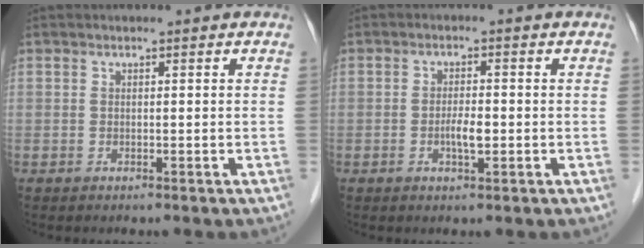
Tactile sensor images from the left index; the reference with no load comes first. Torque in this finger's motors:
{"motor_torque": [0.18, 0.16, 0.10, 0.05]}